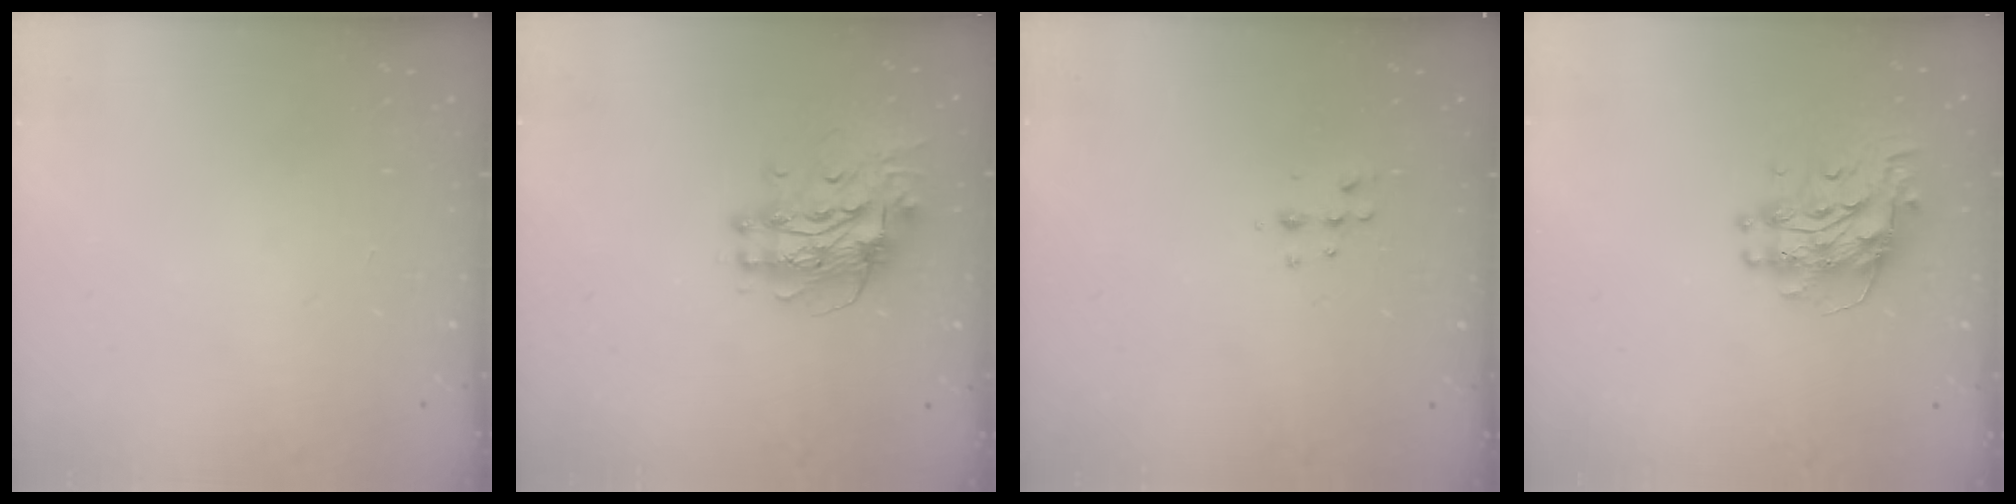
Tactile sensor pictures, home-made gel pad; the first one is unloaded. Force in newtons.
{"total": 12.3, "press": 12.3, "slide": 1.1}
{"total": 4.9, "press": 4.8, "slide": 1.0}
{"total": 11.5, "press": 11.5, "slide": 1.0}